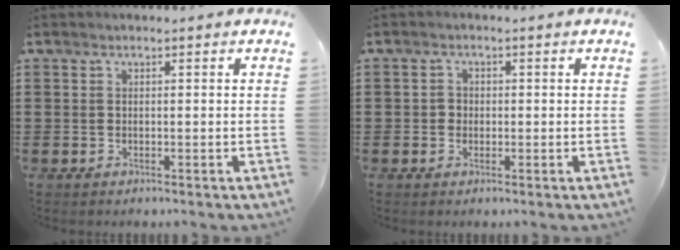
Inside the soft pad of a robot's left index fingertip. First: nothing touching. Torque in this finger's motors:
{"motor_torque": [0.28, 0.24, 0.05, 0.00]}